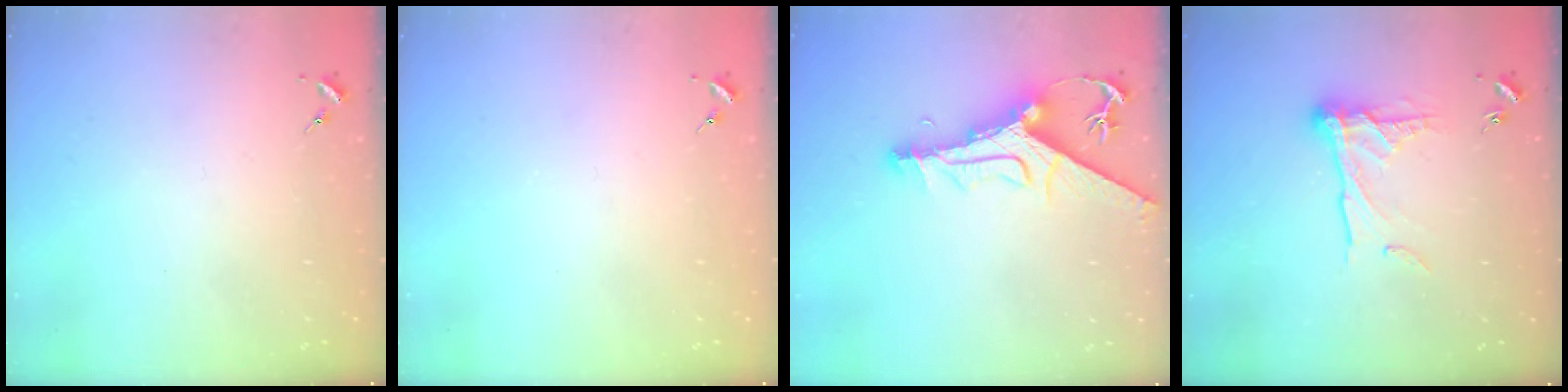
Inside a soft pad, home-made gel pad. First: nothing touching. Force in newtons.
{"total": 0.0}
{"total": 13.3, "press": 13.2, "slide": 1.4}
{"total": 13.3, "press": 13.2, "slide": 1.2}